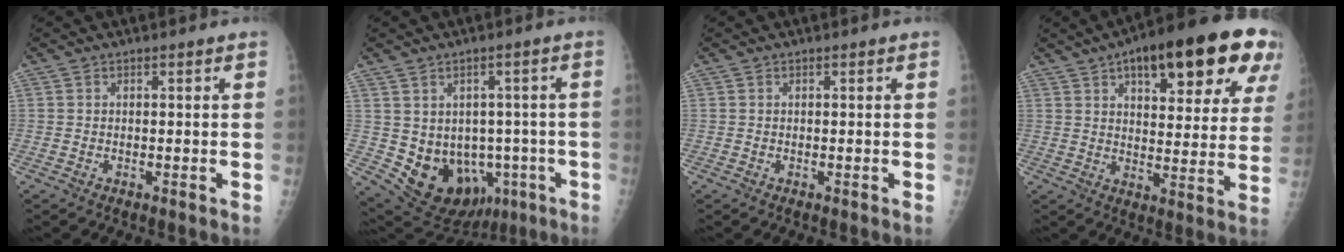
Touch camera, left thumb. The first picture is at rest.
{"total": 14.8, "force": [-4.2, 11.5, 8.4], "torque": [-0.097, 0.020, -0.033]}
{"total": 0.0}
{"total": 24.0, "force": [12.0, 8.8, 18.8], "torque": [-0.229, -0.005, 0.164]}